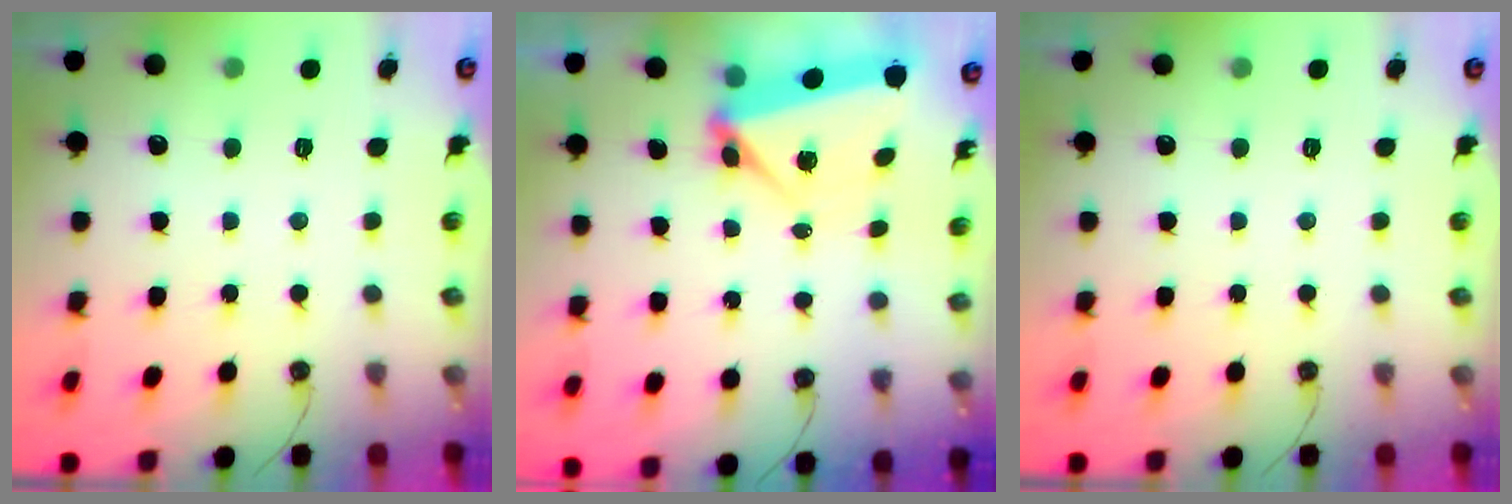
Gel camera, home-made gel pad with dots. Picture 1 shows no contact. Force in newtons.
{"total": 5.0, "press": 4.8, "slide": 1.6}
{"total": 0.0}